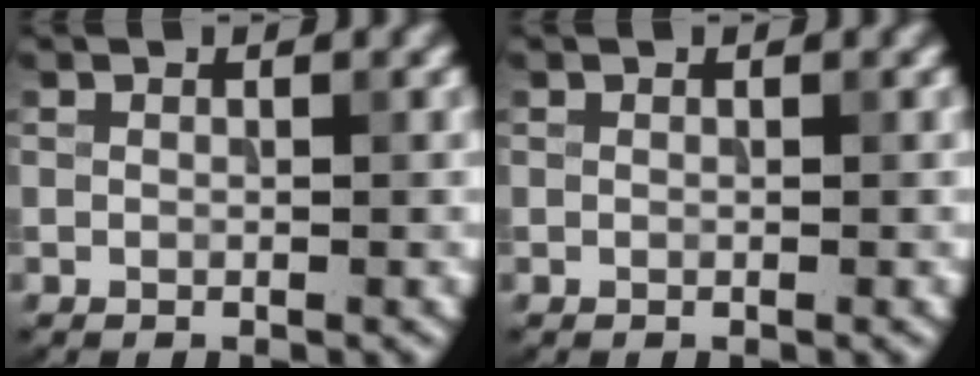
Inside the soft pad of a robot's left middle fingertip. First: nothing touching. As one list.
[{"total": 0.0}]